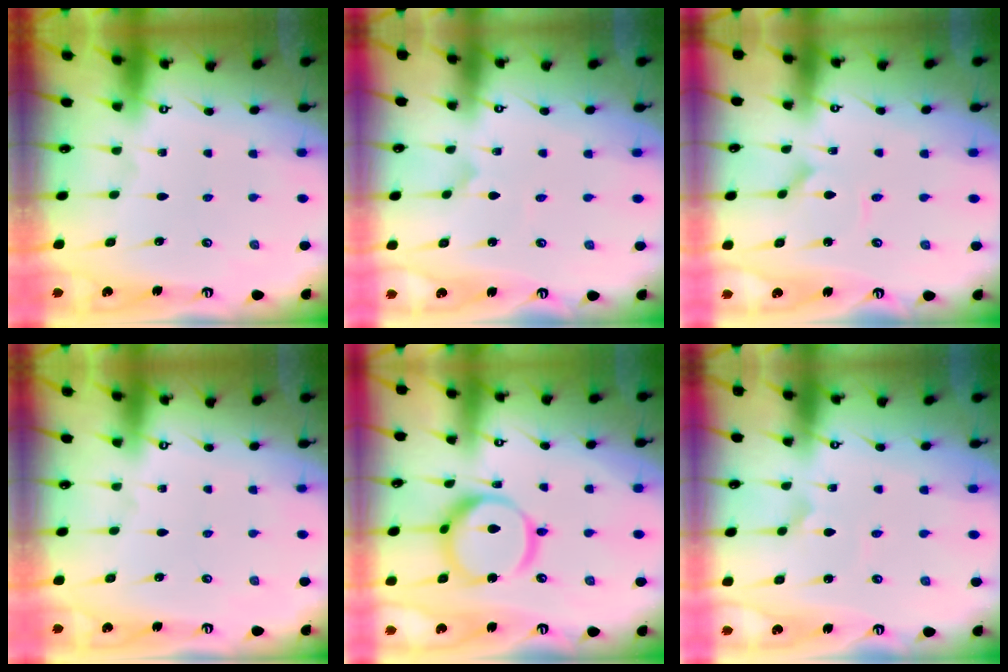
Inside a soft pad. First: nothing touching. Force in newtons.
{"total": 0.0}
{"total": 1.2, "press": 1.2, "slide": 0.2}
{"total": 0.0}
{"total": 14.7, "press": 14.6, "slide": 1.4}
{"total": 2.6, "press": 2.6, "slide": 0.1}